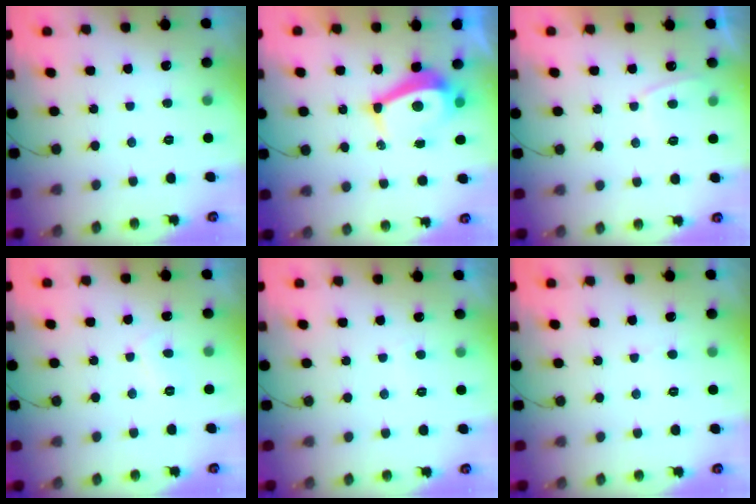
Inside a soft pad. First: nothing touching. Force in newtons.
{"total": 6.8, "press": 6.7, "slide": 0.8}
{"total": 3.3, "press": 3.2, "slide": 0.9}
{"total": 1.3, "press": 1.2, "slide": 0.6}
{"total": 0.6, "press": 0.3, "slide": 0.5}
{"total": 2.9, "press": 2.9, "slide": 0.5}